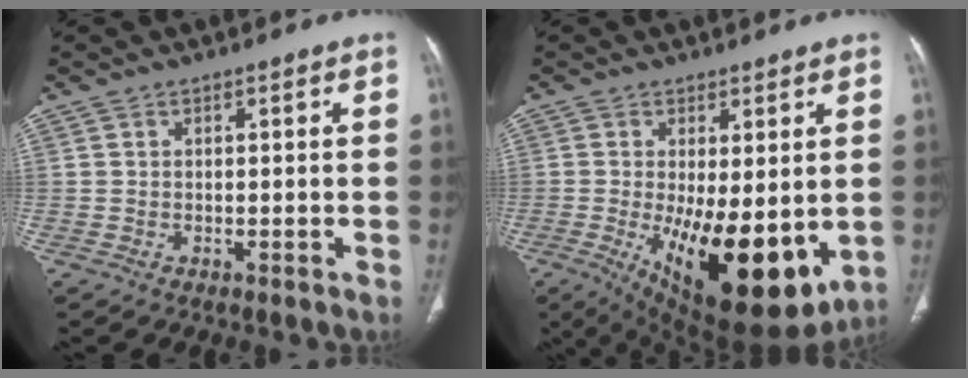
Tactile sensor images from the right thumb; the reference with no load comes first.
{"total": 18.6, "force": [-3.5, 7.6, 16.6], "torque": [-0.235, -0.036, -0.026]}